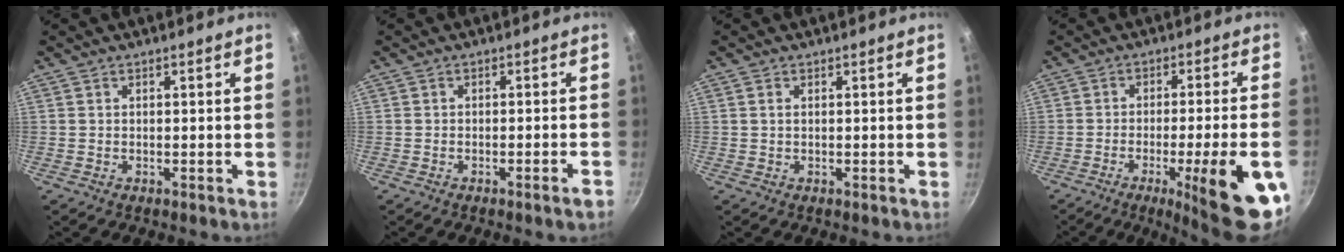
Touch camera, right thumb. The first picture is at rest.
{"total": 2.3, "force": [-1.5, 0.0, 1.7], "torque": [-0.028, 0.013, -0.018]}
{"total": 1.0, "force": [0.4, 0.5, 0.8], "torque": [-0.015, 0.001, 0.007]}
{"total": 18.3, "force": [-7.0, 3.1, 16.7], "torque": [-0.202, 0.018, -0.093]}